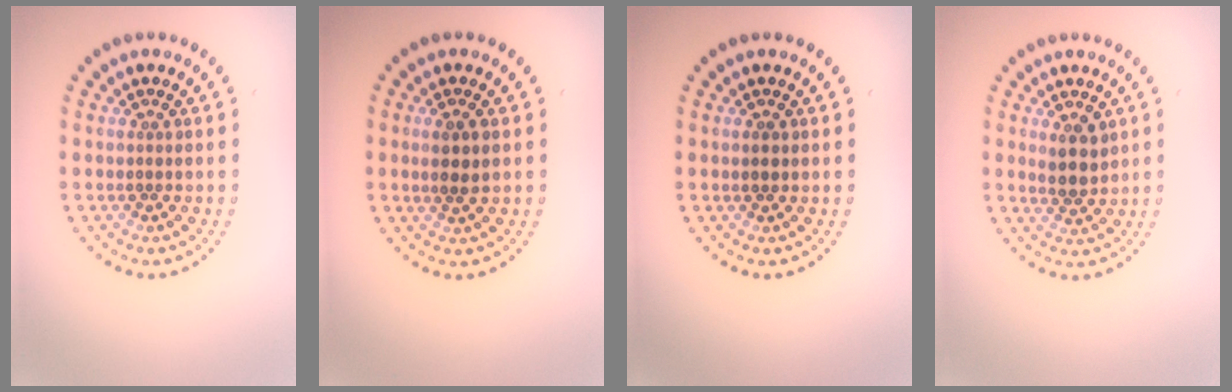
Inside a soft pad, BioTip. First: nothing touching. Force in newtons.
{"total": 2.0, "press": 1.8, "slide": 0.7}
{"total": 0.8, "press": 0.8, "slide": 0.1}
{"total": 2.5, "press": 2.3, "slide": 1.0}